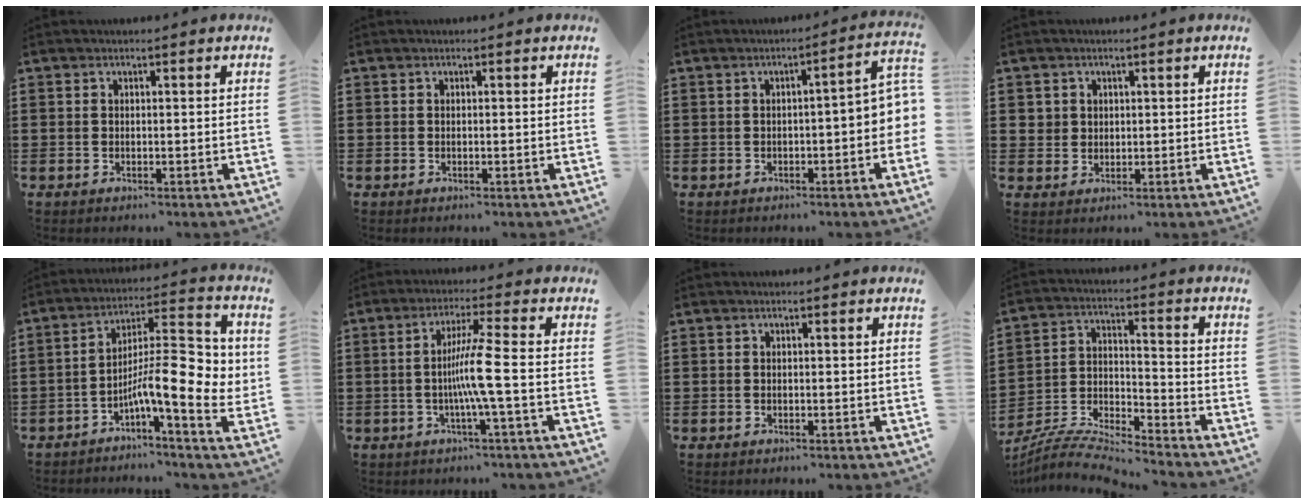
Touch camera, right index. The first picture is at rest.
{"total": 0.0}
{"total": 3.7, "force": [-1.1, 0.7, 3.4], "torque": [-0.052, -0.004, -0.025]}
{"total": 2.2, "force": [0.9, 2.0, 0.5], "torque": [-0.018, 0.008, 0.017]}
{"total": 11.6, "force": [-2.4, 2.8, 11.0], "torque": [-0.197, -0.016, -0.047]}
{"total": 6.9, "force": [-1.2, -0.9, 6.8], "torque": [-0.126, -0.011, -0.030]}
{"total": 0.0}
{"total": 6.5, "force": [-6.3, 0.3, 1.7], "torque": [-0.048, -0.012, -0.130]}